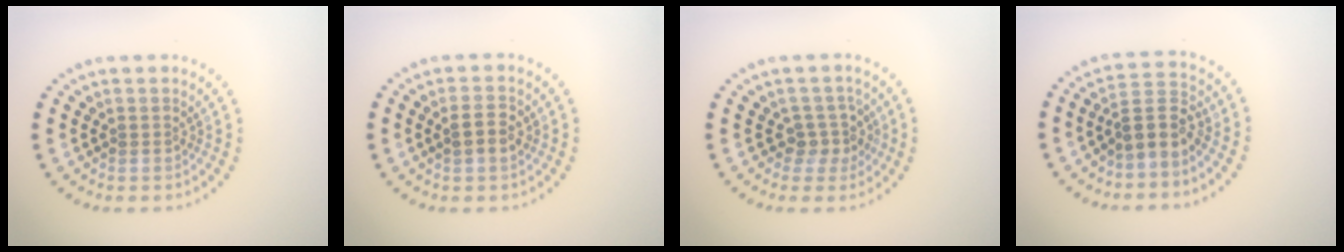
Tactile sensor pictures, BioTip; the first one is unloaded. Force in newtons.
{"total": 2.2, "press": 2.2, "slide": 0.3}
{"total": 2.4, "press": 1.9, "slide": 1.5}
{"total": 3.2, "press": 2.8, "slide": 1.4}